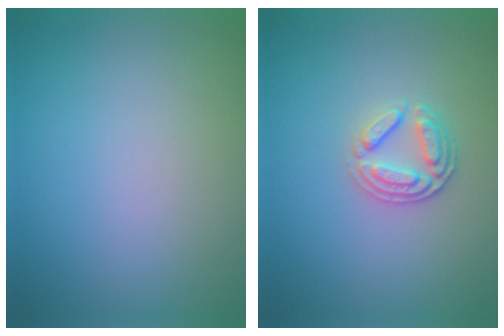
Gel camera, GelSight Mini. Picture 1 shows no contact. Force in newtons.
{"total": 2.6, "press": 2.5, "slide": 0.7}